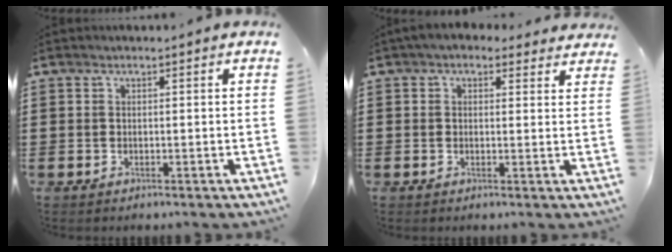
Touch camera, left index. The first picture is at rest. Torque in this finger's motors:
{"motor_torque": [2.14, 0.00, 0.31, -0.04]}